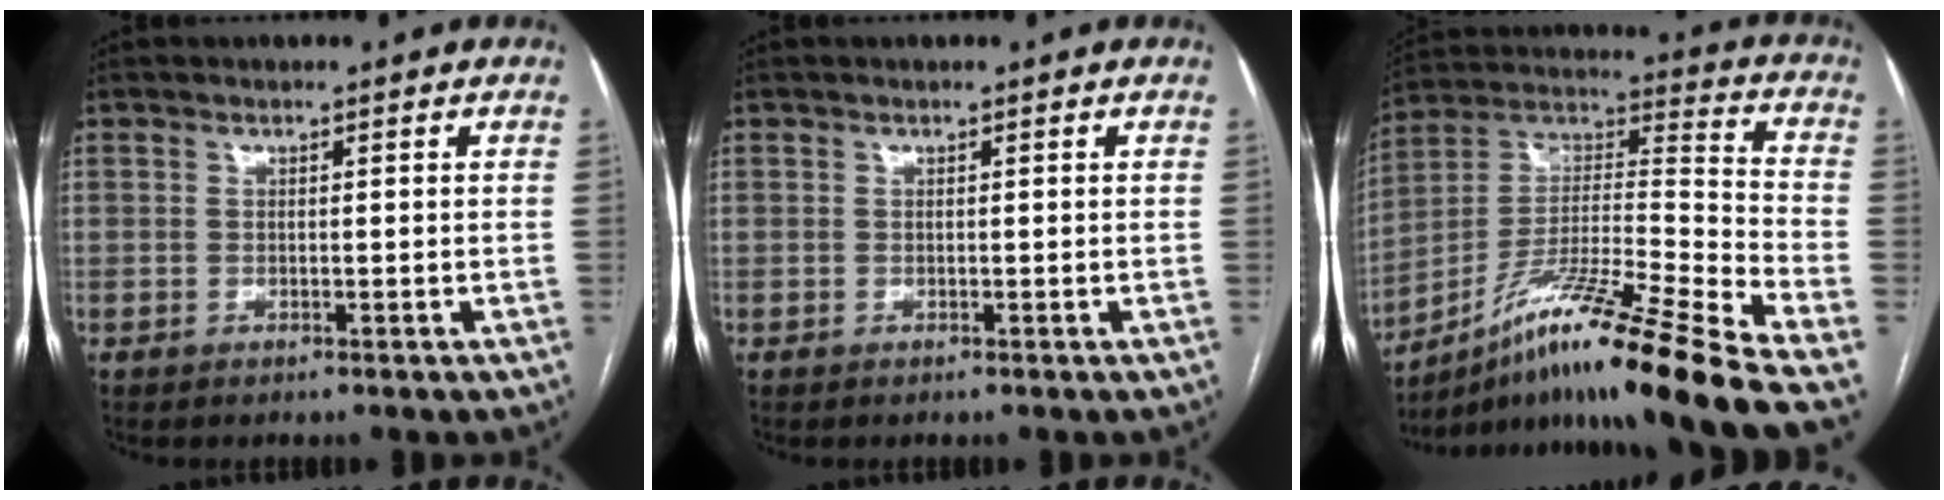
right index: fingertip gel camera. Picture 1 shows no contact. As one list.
[{"total": 0.0}, {"total": 22.5, "force": [-16.4, -1.9, 15.3], "torque": [-0.257, -0.008, -0.292]}]